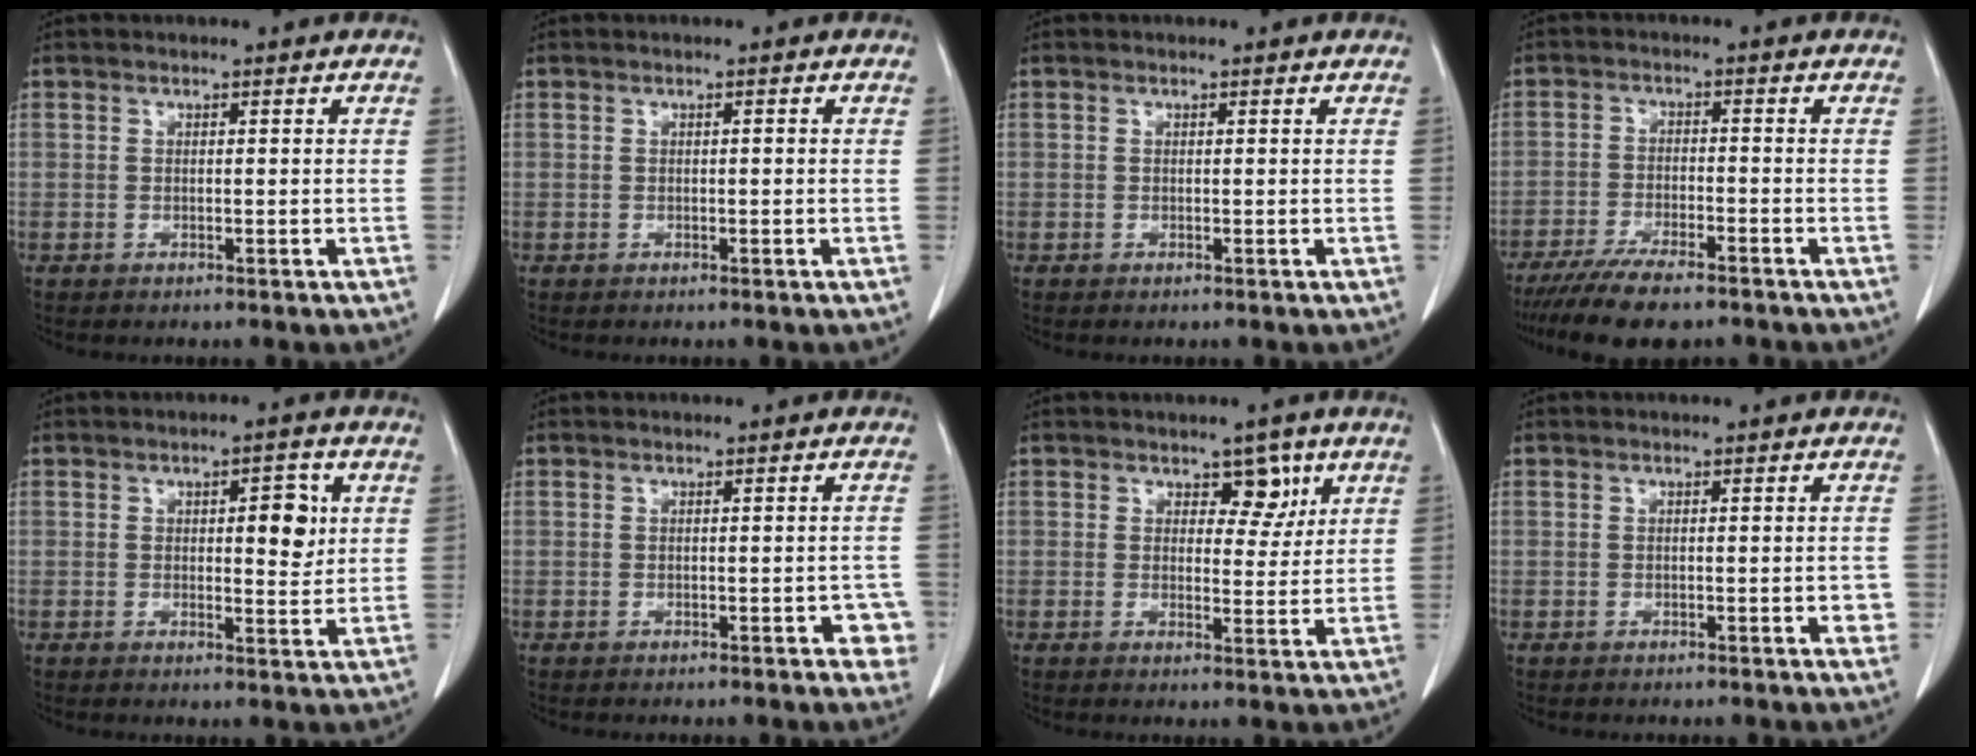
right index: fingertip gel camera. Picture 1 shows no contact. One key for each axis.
{"total": 0.0}
{"total": 0.0}
{"total": 9.5, "fx": -7.6, "fy": 2.0, "fz": 5.4, "tx": -0.086, "ty": -0.020, "tz": -0.124}
{"total": 5.3, "fx": 1.3, "fy": 2.0, "fz": 4.7, "tx": -0.058, "ty": 0.003, "tz": 0.018}
{"total": 3.2, "fx": -1.3, "fy": 1.3, "fz": 2.6, "tx": -0.013, "ty": 0.003, "tz": -0.013}
{"total": 4.2, "fx": 2.3, "fy": 2.5, "fz": 2.5, "tx": -0.021, "ty": 0.002, "tz": 0.032}
{"total": 1.5, "fx": -0.5, "fy": 0.5, "fz": 1.3, "tx": -0.012, "ty": 0.001, "tz": -0.005}